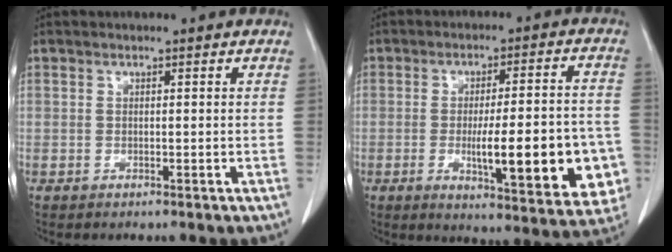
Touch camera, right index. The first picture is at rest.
{"total": 17.1, "force": [-4.1, 4.0, 16.2], "torque": [-0.168, 0.010, -0.038]}